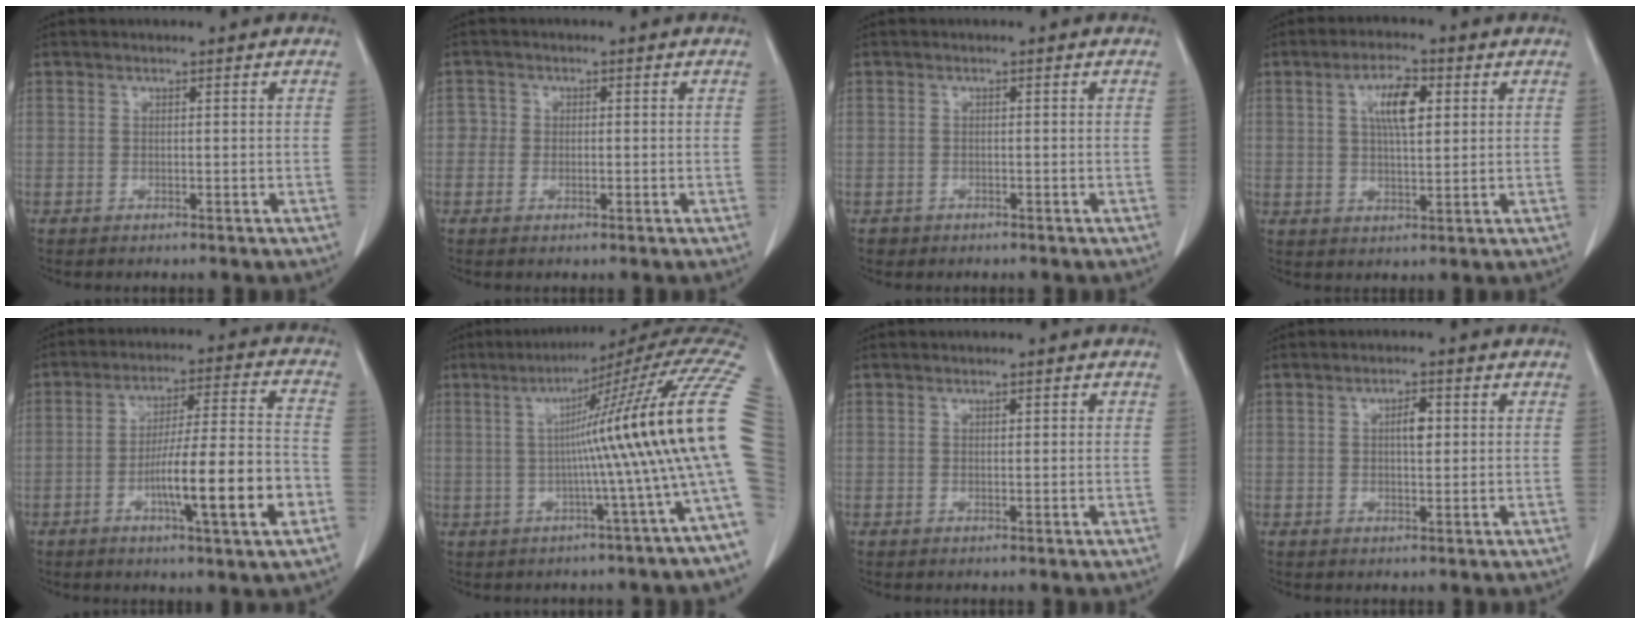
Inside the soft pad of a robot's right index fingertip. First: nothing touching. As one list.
[{"total": 2.1, "force": [-0.4, 1.9, 0.8], "torque": [-0.001, 0.007, -0.010]}, {"total": 1.2, "force": [-0.7, 0.9, -0.1], "torque": [-0.008, 0.003, -0.012]}, {"total": 6.6, "force": [2.1, 2.1, 5.9], "torque": [-0.107, 0.008, 0.037]}, {"total": 14.1, "force": [-4.8, 0.5, 13.3], "torque": [-0.218, 0.002, -0.075]}, {"total": 17.6, "force": [0.5, -3.0, 17.3], "torque": [-0.178, 0.029, -0.002]}, {"total": 1.2, "force": [0.3, 0.5, 1.0], "torque": [-0.013, 0.004, 0.005]}, {"total": 2.7, "force": [0.5, 1.0, 2.4], "torque": [-0.040, 0.003, 0.007]}]